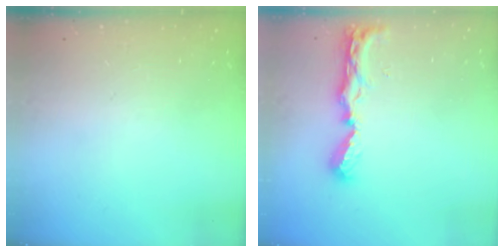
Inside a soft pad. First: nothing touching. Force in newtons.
{"total": 8.7, "press": 8.7, "slide": 0.3}